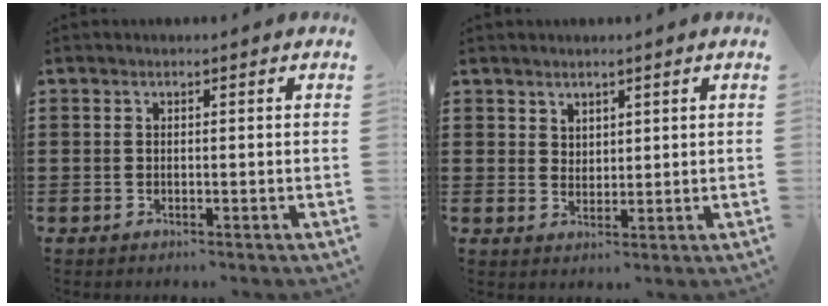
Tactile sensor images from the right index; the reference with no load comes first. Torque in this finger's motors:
{"motor_torque": [-0.12, 0.35, -0.01, -0.01]}